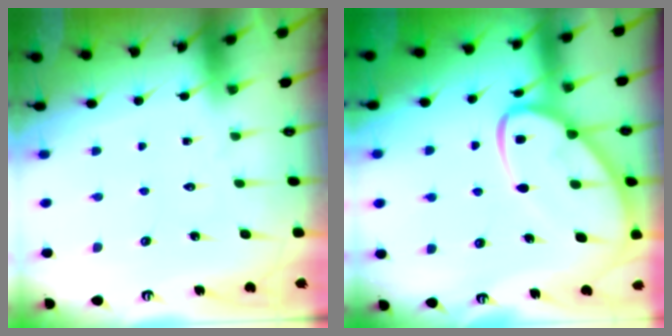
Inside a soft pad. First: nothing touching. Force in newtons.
{"total": 12.6, "press": 12.6, "slide": 1.2}